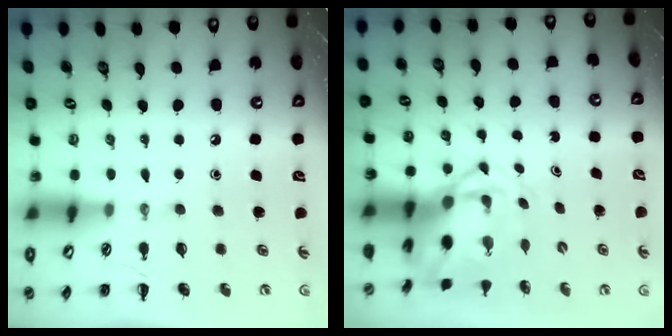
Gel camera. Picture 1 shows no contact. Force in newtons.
{"total": 4.5, "press": 4.4, "slide": 1.1}